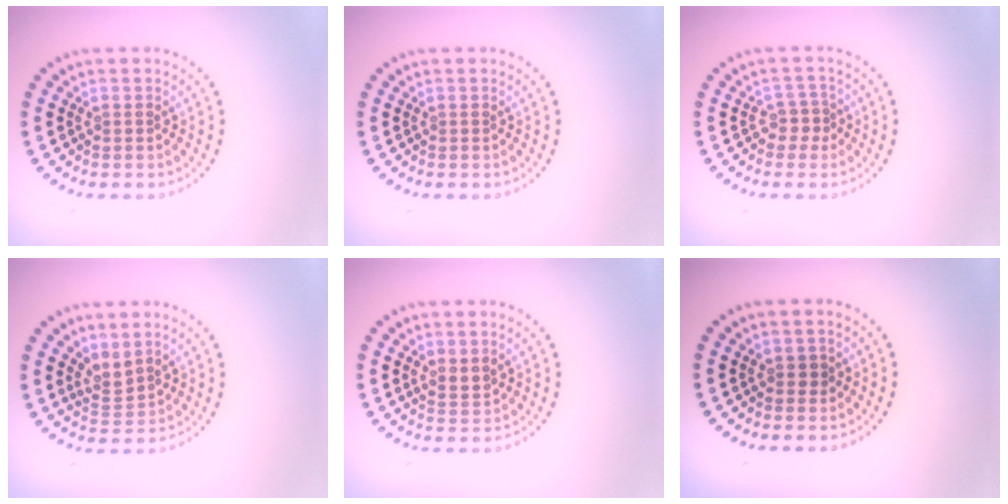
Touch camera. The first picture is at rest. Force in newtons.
{"total": 0.0}
{"total": 1.6, "press": 1.3, "slide": 1.0}
{"total": 2.2, "press": 1.5, "slide": 1.6}
{"total": 1.4, "press": 1.1, "slide": 0.9}
{"total": 0.8, "press": 0.7, "slide": 0.4}